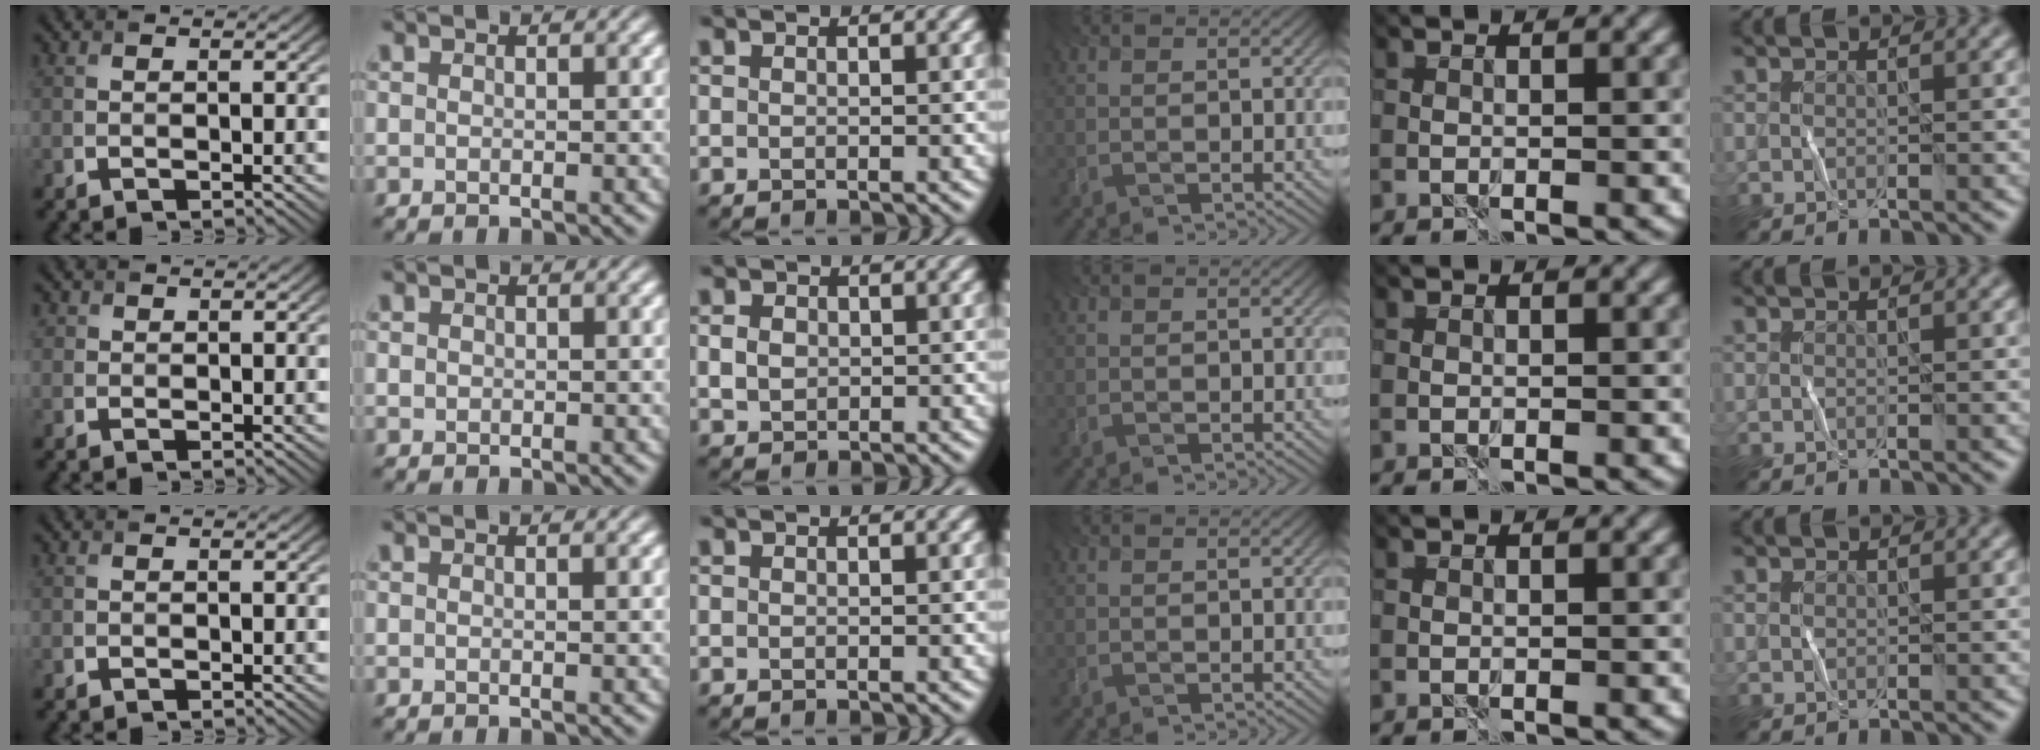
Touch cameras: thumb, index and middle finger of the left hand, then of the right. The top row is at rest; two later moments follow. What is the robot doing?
{"motion": "fold", "object": "bandana"}